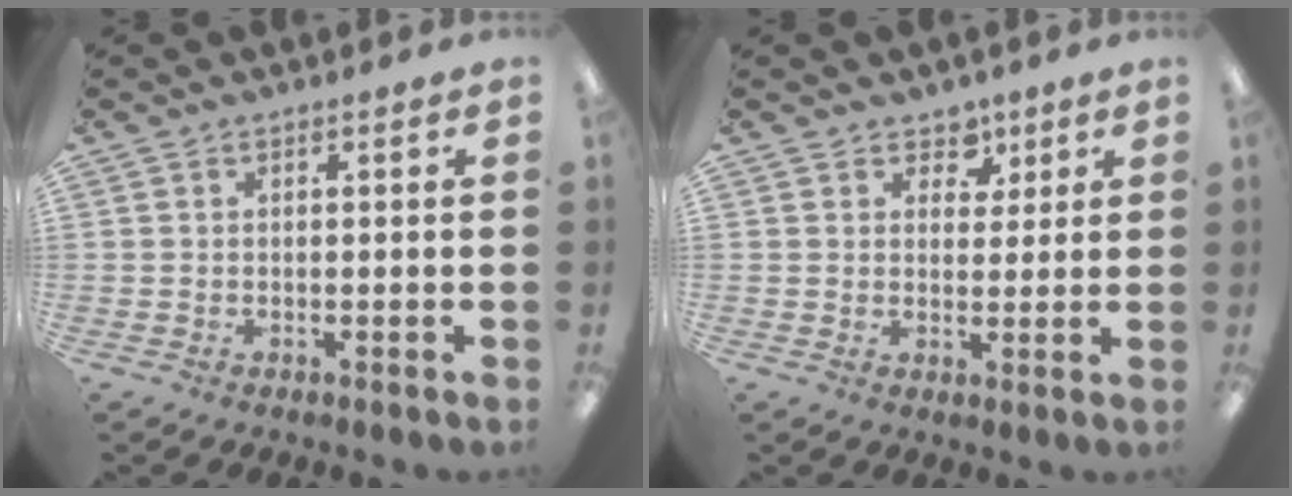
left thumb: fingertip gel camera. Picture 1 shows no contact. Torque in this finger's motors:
{"motor_torque": [0.04, 0.33, -0.43, 0.14, 0.03]}